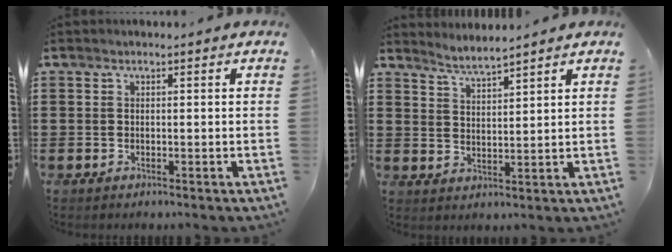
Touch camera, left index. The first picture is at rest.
{"total": 3.3, "force": [3.2, -0.6, 0.5], "torque": [-0.019, -0.012, 0.059]}